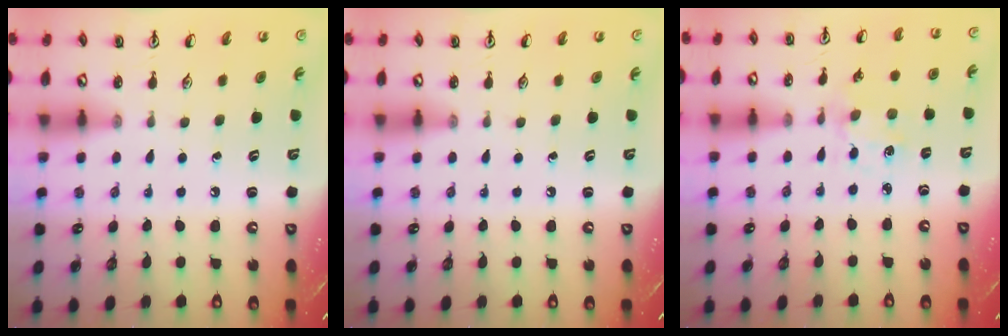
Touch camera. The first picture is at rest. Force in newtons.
{"total": 0.0}
{"total": 2.0, "press": 1.9, "slide": 0.4}